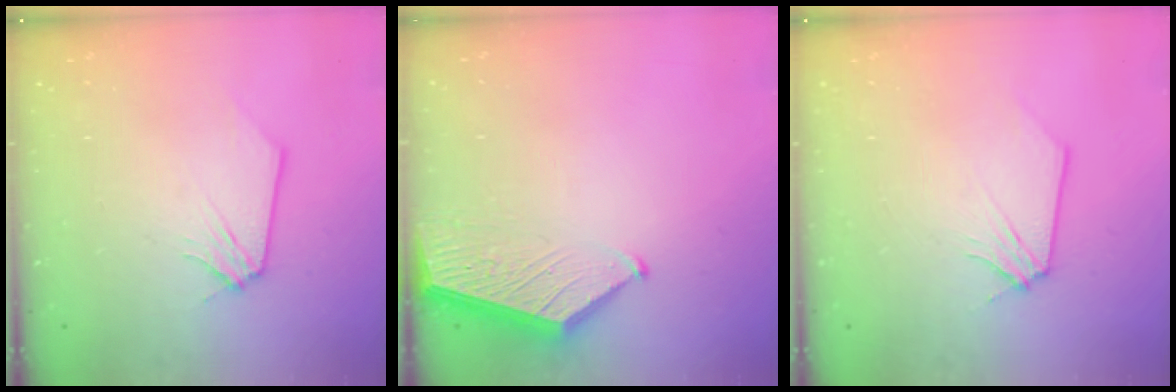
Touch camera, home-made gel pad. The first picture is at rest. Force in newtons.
{"total": 5.5, "press": 5.5, "slide": 0.6}
{"total": 0.0}